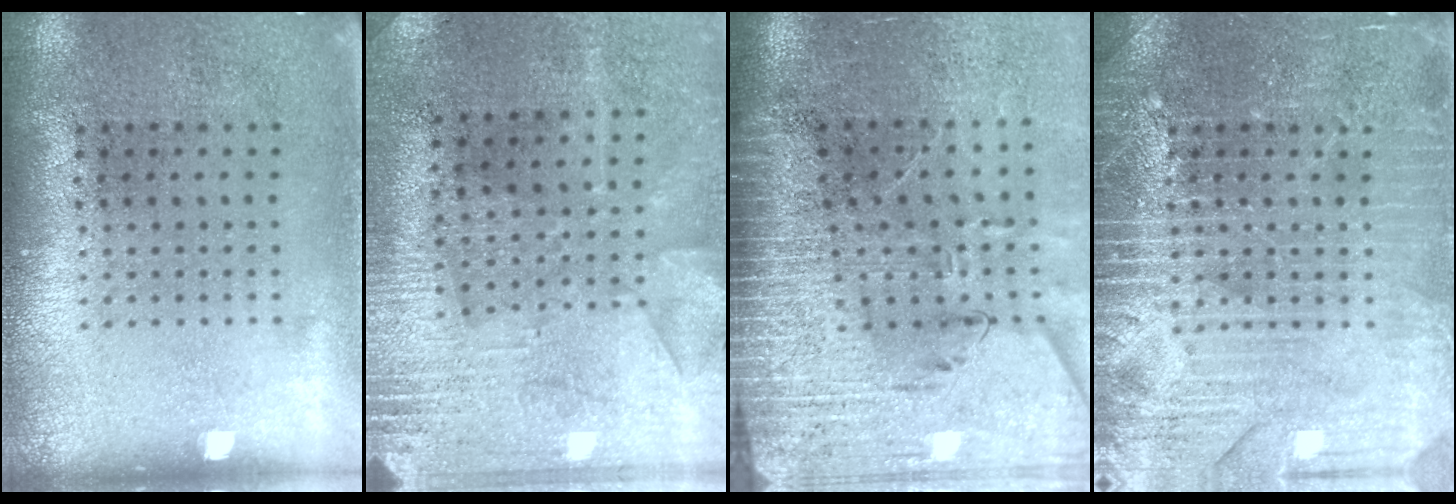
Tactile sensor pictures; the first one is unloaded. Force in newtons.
{"total": 2.9, "press": 2.8, "slide": 0.8}
{"total": 3.7, "press": 3.2, "slide": 1.9}
{"total": 4.0, "press": 4.0, "slide": 0.5}